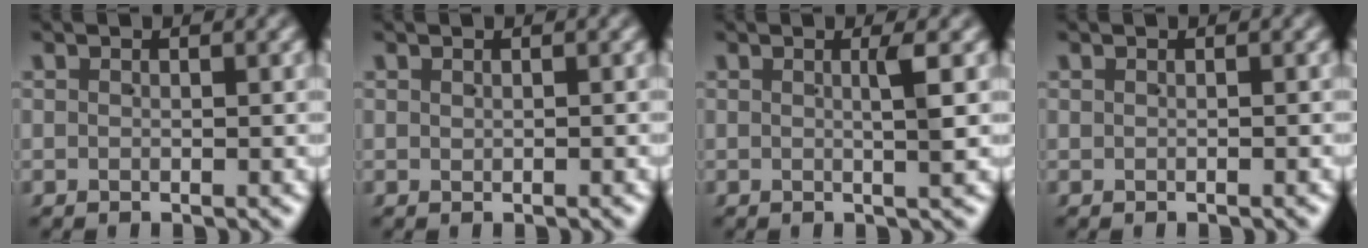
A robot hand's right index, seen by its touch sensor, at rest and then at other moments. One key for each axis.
{"total": 0.0}
{"total": 1.6, "fx": 0.3, "fy": -0.3, "fz": 1.6, "tx": -0.021, "ty": -0.001, "tz": 0.005}
{"total": 0.0}